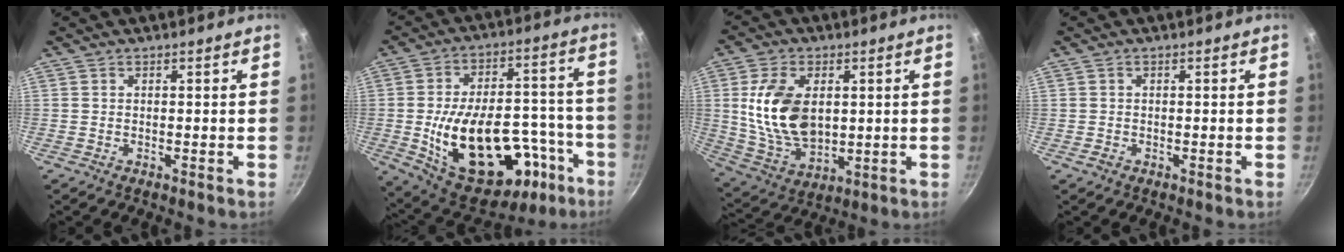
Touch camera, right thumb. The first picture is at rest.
{"total": 29.4, "force": [-10.1, 16.6, 22.1], "torque": [-0.303, 0.052, -0.120]}
{"total": 14.9, "force": [2.1, 9.5, 11.3], "torque": [-0.193, -0.019, 0.050]}
{"total": 1.0, "force": [-0.4, 0.8, 0.4], "torque": [-0.004, 0.002, -0.006]}